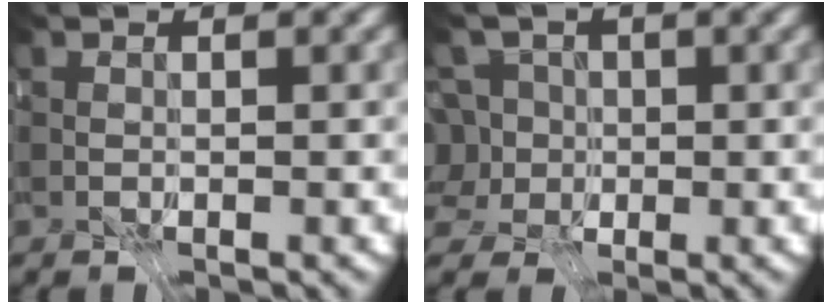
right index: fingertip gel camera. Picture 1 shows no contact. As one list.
[{"total": 4.6, "force": [1.4, 3.6, 2.5], "torque": [-0.030, 0.013, -0.018]}]